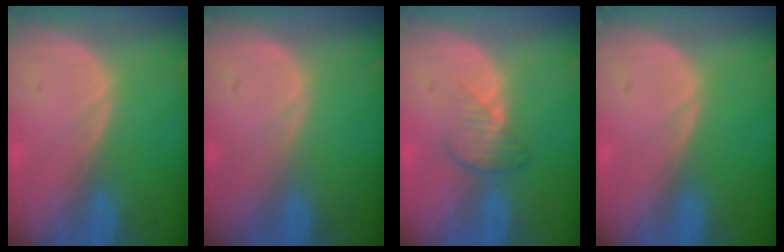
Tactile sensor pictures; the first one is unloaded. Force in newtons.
{"total": 0.0}
{"total": 3.6, "press": 3.1, "slide": 1.7}
{"total": 0.0}